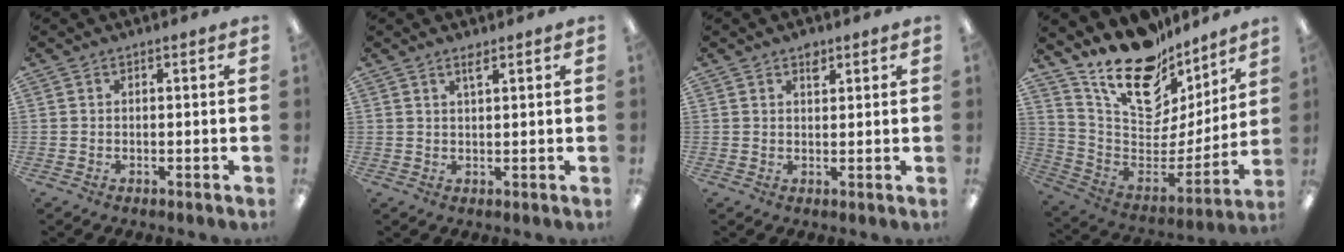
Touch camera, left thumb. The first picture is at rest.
{"total": 2.2, "force": [1.7, 0.5, 1.4], "torque": [-0.032, 0.003, 0.030]}
{"total": 2.8, "force": [1.9, 1.5, 1.5], "torque": [-0.007, -0.008, 0.028]}
{"total": 22.1, "force": [16.3, 10.9, 10.4], "torque": [-0.168, -0.119, 0.291]}